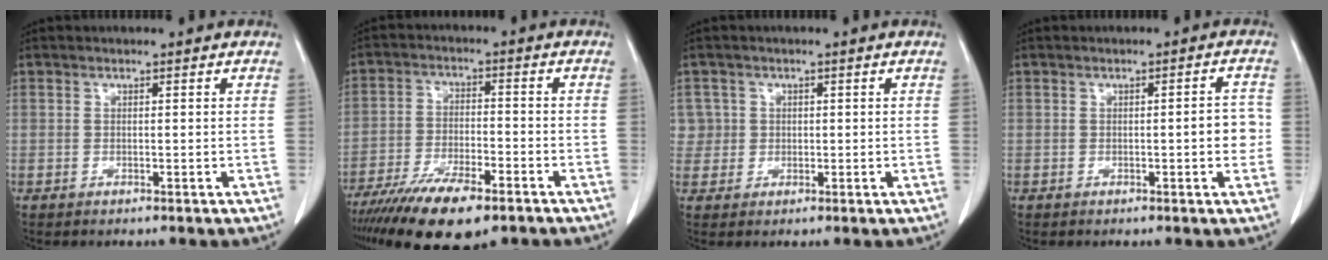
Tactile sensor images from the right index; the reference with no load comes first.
{"total": 13.4, "force": [-9.5, 3.5, 8.8], "torque": [-0.158, -0.027, -0.162]}
{"total": 3.0, "force": [0.7, 2.9, -0.3], "torque": [0.027, 0.007, 0.008]}
{"total": 3.2, "force": [-0.5, 0.7, 3.1], "torque": [-0.033, 0.004, -0.008]}